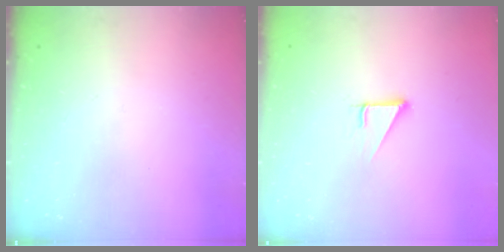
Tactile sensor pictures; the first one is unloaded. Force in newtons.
{"total": 2.9, "press": 2.9, "slide": 0.1}